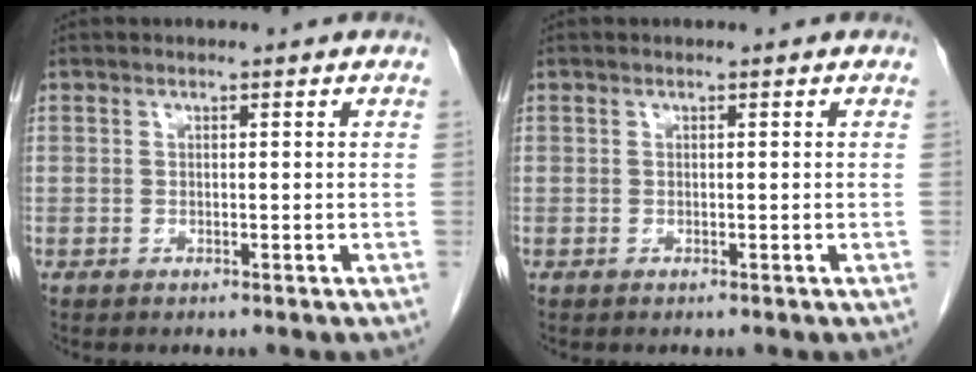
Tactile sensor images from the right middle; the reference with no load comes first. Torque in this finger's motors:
{"motor_torque": [-0.05, -0.25, 0.03, 0.00]}